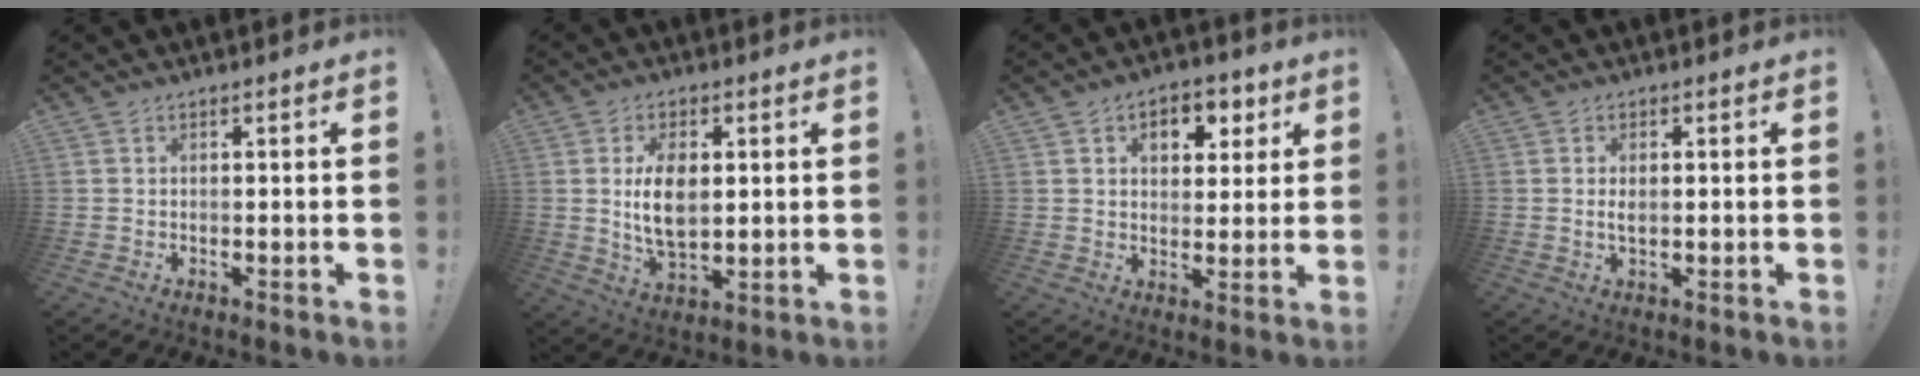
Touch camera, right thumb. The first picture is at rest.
{"total": 10.7, "force": [1.4, 6.3, 8.5], "torque": [-0.150, -0.010, 0.021]}
{"total": 8.1, "force": [3.5, 5.8, 4.3], "torque": [-0.037, -0.019, 0.058]}
{"total": 2.1, "force": [0.2, 1.1, 1.8], "torque": [-0.024, -0.001, 0.001]}